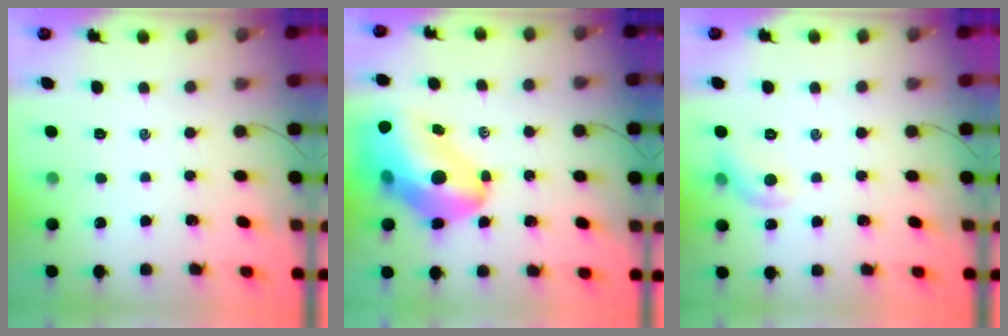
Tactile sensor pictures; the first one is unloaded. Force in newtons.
{"total": 22.2, "press": 21.4, "slide": 5.7}
{"total": 6.0, "press": 5.9, "slide": 1.2}